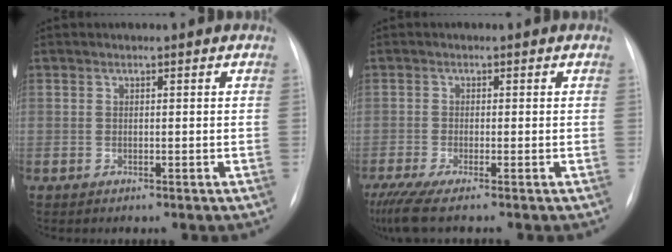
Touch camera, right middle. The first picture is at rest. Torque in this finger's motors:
{"motor_torque": [0.94, -1.20, 0.10, 0.05]}